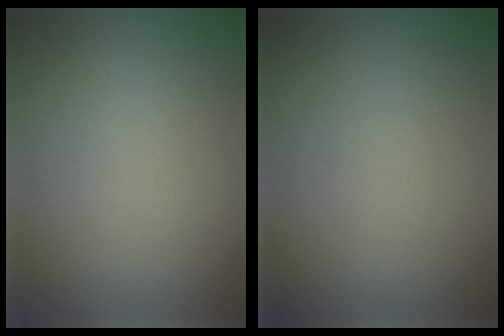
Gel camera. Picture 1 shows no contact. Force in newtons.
{"total": 0.0}